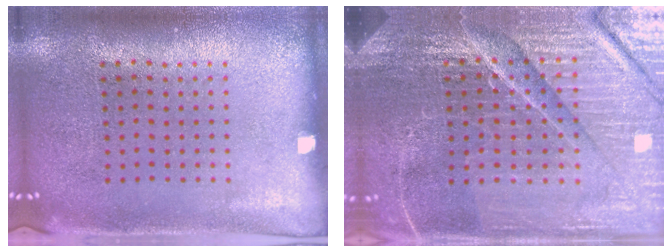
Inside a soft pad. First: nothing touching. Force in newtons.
{"total": 6.0, "press": 5.4, "slide": 2.6}